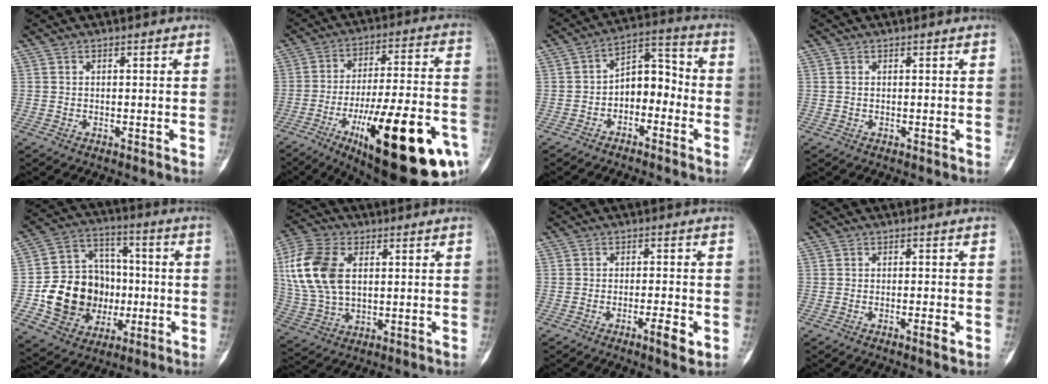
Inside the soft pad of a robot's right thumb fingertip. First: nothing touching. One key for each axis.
{"total": 29.7, "fx": -12.5, "fy": 8.2, "fz": 25.7, "tx": -0.340, "ty": 0.042, "tz": -0.177}
{"total": 8.7, "fx": -2.6, "fy": 5.5, "fz": 6.2, "tx": -0.069, "ty": 0.049, "tz": -0.055}
{"total": 0.0}
{"total": 18.8, "fx": -2.8, "fy": 15.6, "fz": 10.1, "tx": -0.127, "ty": 0.037, "tz": -0.034}
{"total": 14.7, "fx": 3.1, "fy": 9.0, "fz": 11.2, "tx": -0.244, "ty": 0.004, "tz": 0.062}
{"total": 4.3, "fx": -1.8, "fy": 0.9, "fz": 3.8, "tx": -0.061, "ty": 0.004, "tz": -0.029}
{"total": 1.8, "fx": -0.8, "fy": 0.3, "fz": 1.6, "tx": -0.028, "ty": -0.001, "tz": -0.016}